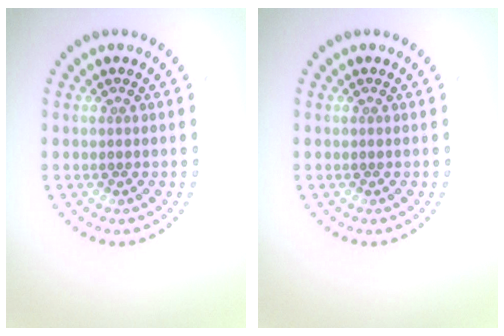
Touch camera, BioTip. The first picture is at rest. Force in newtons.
{"total": 0.0}